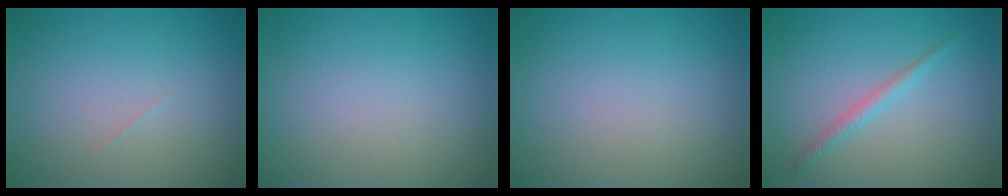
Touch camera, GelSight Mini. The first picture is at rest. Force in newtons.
{"total": 0.0}
{"total": 0.0}
{"total": 1.4, "press": 1.4, "slide": 0.1}